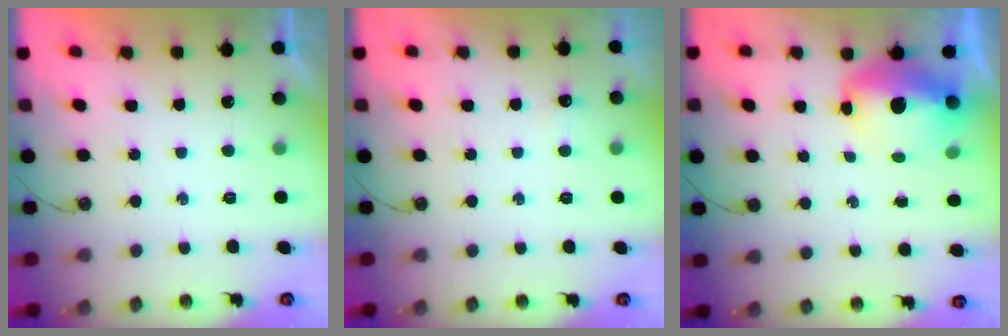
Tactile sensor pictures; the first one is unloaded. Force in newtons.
{"total": 2.8, "press": 2.7, "slide": 0.4}
{"total": 12.0, "press": 11.9, "slide": 1.1}